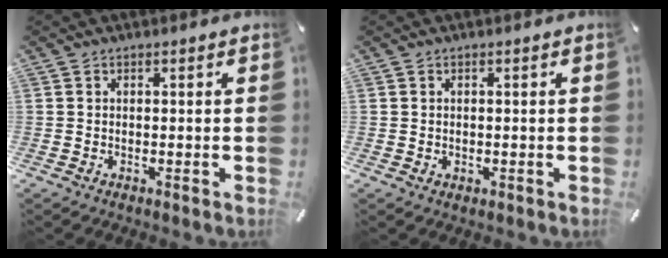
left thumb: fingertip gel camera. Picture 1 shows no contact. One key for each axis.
{"total": 0.8, "fx": 0.1, "fy": 0.8, "fz": 0.3, "tx": -0.006, "ty": 0.005, "tz": 0.000}